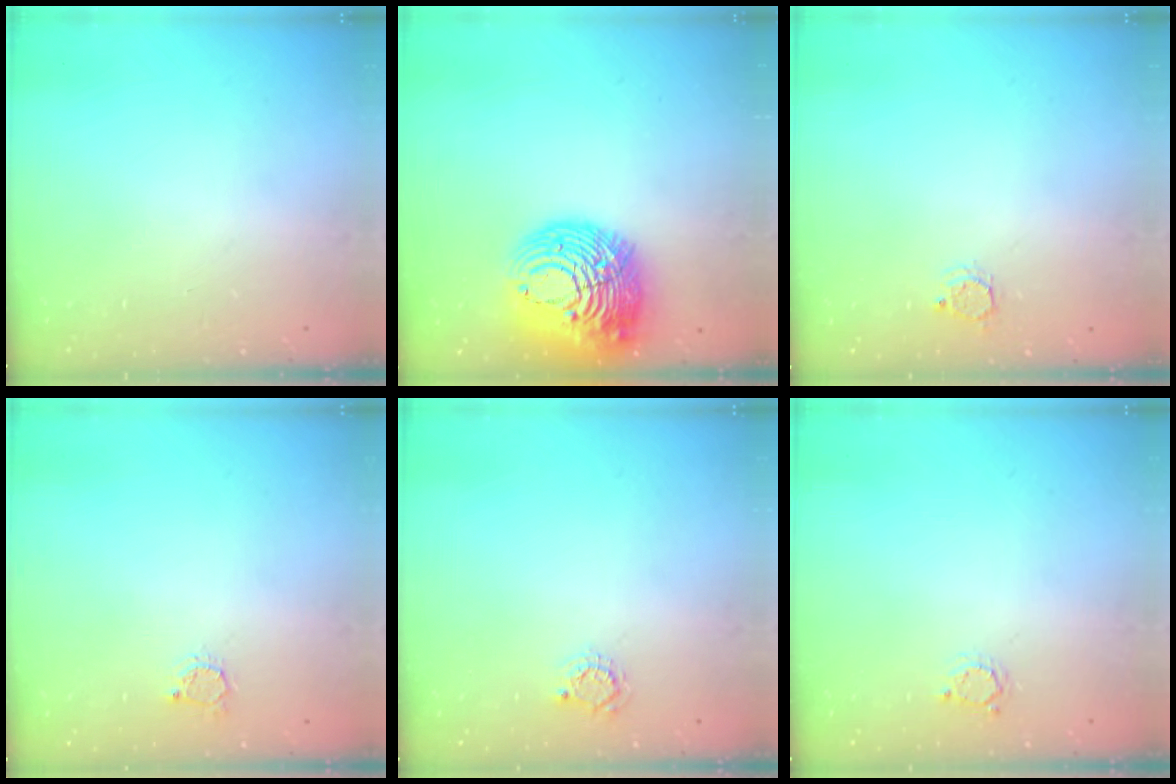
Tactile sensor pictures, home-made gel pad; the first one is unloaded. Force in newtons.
{"total": 19.4, "press": 19.3, "slide": 2.1}
{"total": 2.9, "press": 2.8, "slide": 0.4}
{"total": 3.0, "press": 3.0, "slide": 0.4}
{"total": 2.5, "press": 2.5, "slide": 0.4}
{"total": 2.5, "press": 2.5, "slide": 0.4}